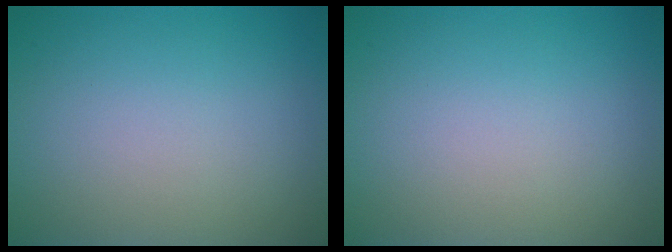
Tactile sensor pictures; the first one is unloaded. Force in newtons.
{"total": 0.0}